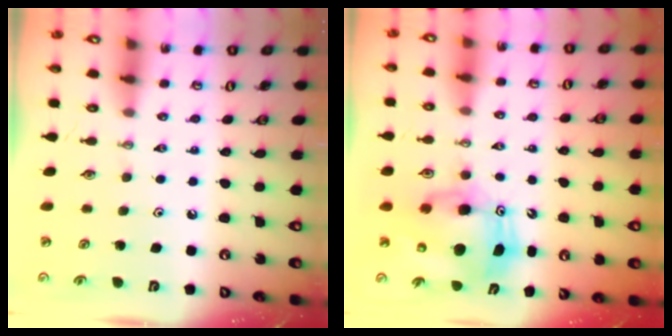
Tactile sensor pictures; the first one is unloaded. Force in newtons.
{"total": 11.5, "press": 11.2, "slide": 2.5}